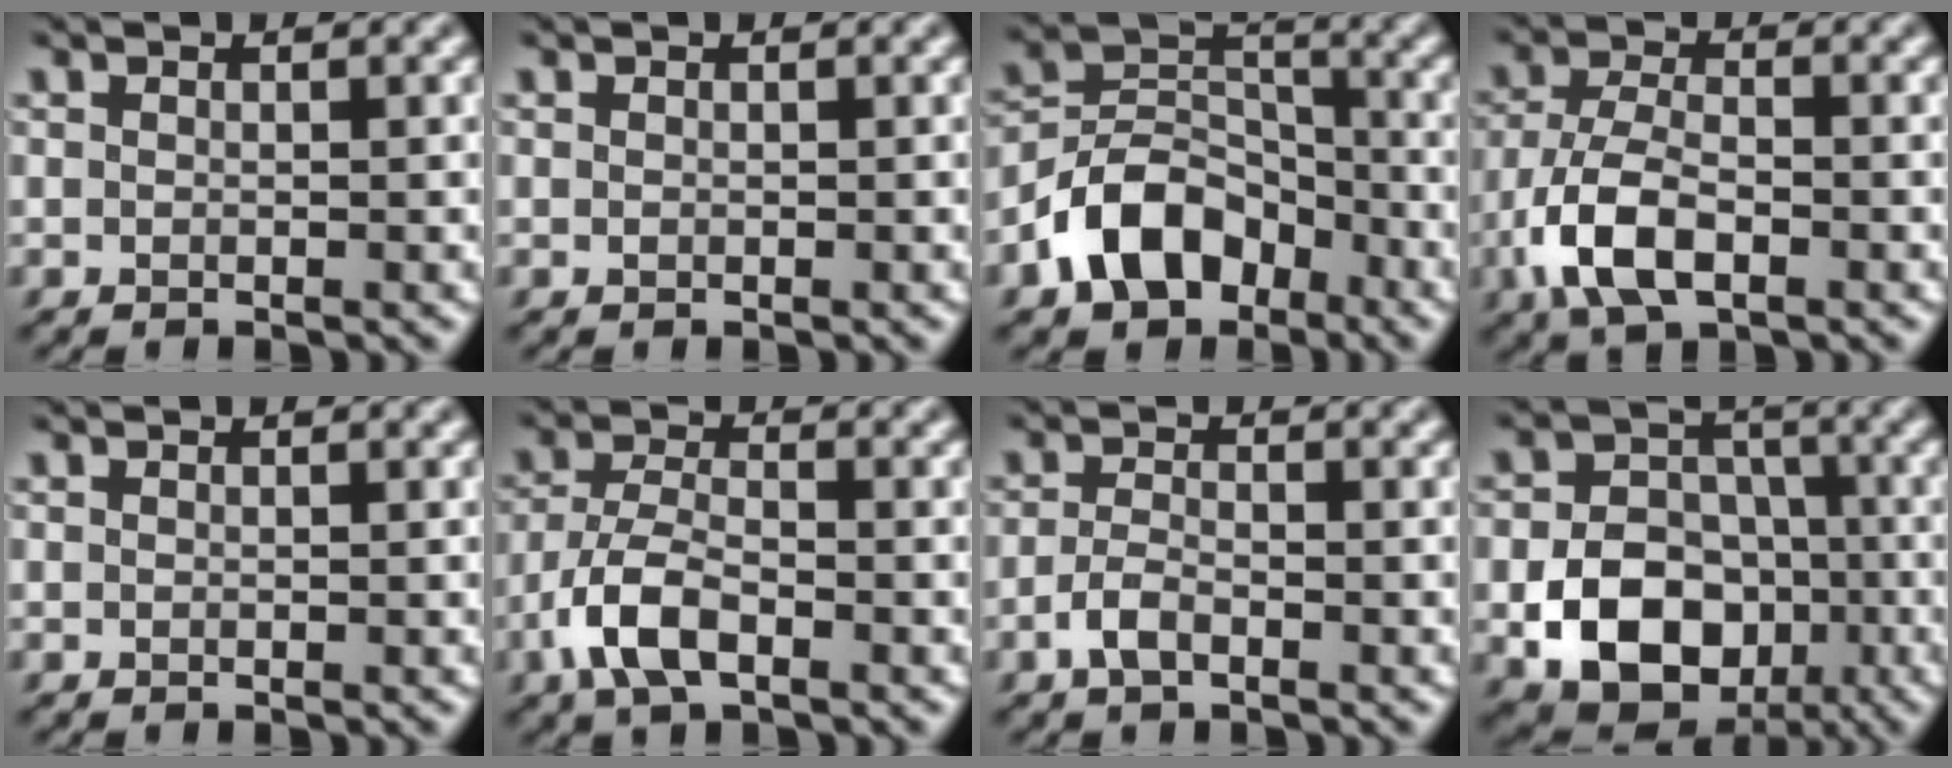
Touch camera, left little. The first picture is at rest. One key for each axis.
{"total": 0.0}
{"total": 7.5, "fx": -4.3, "fy": 4.9, "fz": 3.7, "tx": -0.061, "ty": 0.002, "tz": -0.094}
{"total": 5.9, "fx": -2.7, "fy": 2.8, "fz": 4.4, "tx": -0.092, "ty": -0.004, "tz": -0.059}
{"total": 0.0}
{"total": 4.8, "fx": -2.6, "fy": 2.1, "fz": 3.6, "tx": -0.074, "ty": 0.001, "tz": -0.057}
{"total": 2.1, "fx": -1.3, "fy": 0.9, "fz": 1.4, "tx": -0.029, "ty": 0.003, "tz": -0.030}
{"total": 10.0, "fx": -3.3, "fy": 7.7, "fz": 5.4, "tx": -0.074, "ty": -0.015, "tz": -0.081}